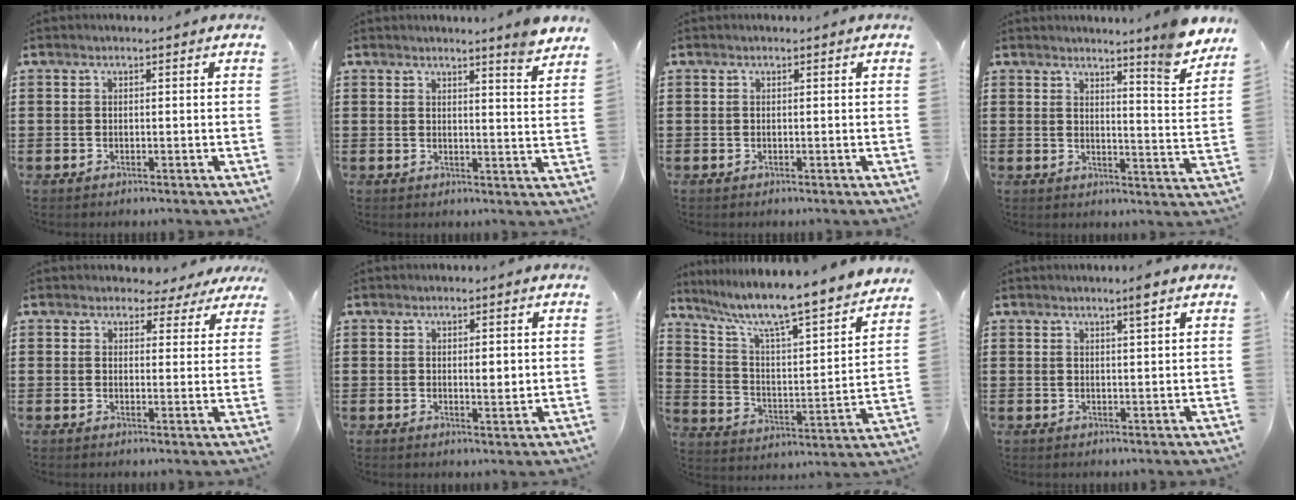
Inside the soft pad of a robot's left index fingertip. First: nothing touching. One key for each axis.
{"total": 4.0, "fx": 3.6, "fy": -1.0, "fz": 1.3, "tx": -0.030, "ty": -0.022, "tz": 0.061}
{"total": 0.0}
{"total": 5.9, "fx": 5.4, "fy": -0.9, "fz": 2.2, "tx": -0.040, "ty": -0.046, "tz": 0.089}
{"total": 3.2, "fx": 2.7, "fy": 1.6, "fz": 0.6, "tx": -0.017, "ty": -0.002, "tz": 0.047}
{"total": 2.7, "fx": 0.5, "fy": 0.7, "fz": 2.6, "tx": -0.042, "ty": 0.000, "tz": 0.005}
{"total": 7.4, "fx": 6.1, "fy": 0.2, "fz": 4.1, "tx": -0.107, "ty": -0.056, "tz": 0.095}
{"total": 2.7, "fx": 2.0, "fy": -0.3, "fz": 1.8, "tx": -0.028, "ty": -0.006, "tz": 0.033}